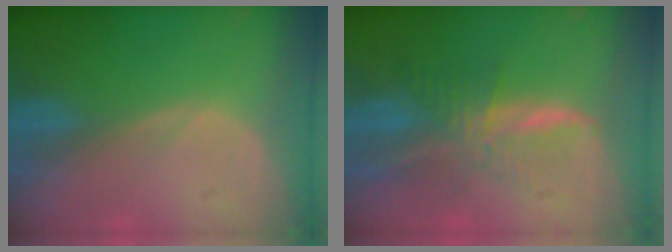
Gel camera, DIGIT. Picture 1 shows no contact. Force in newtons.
{"total": 7.9, "press": 6.7, "slide": 4.3}